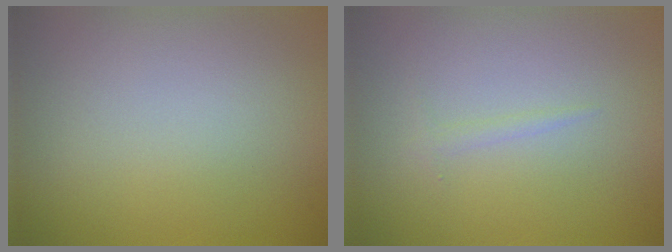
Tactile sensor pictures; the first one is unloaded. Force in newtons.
{"total": 0.7, "press": 0.7, "slide": 0.0}